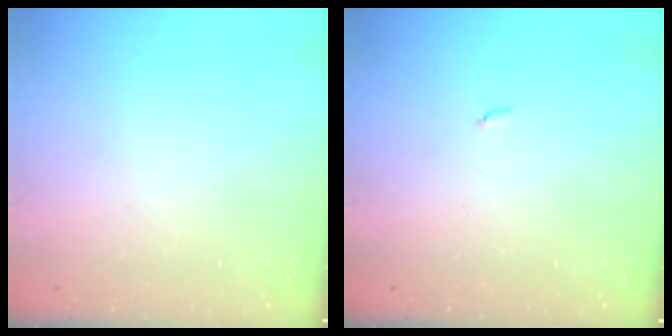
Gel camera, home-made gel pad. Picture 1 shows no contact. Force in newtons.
{"total": 2.1, "press": 2.1, "slide": 0.4}